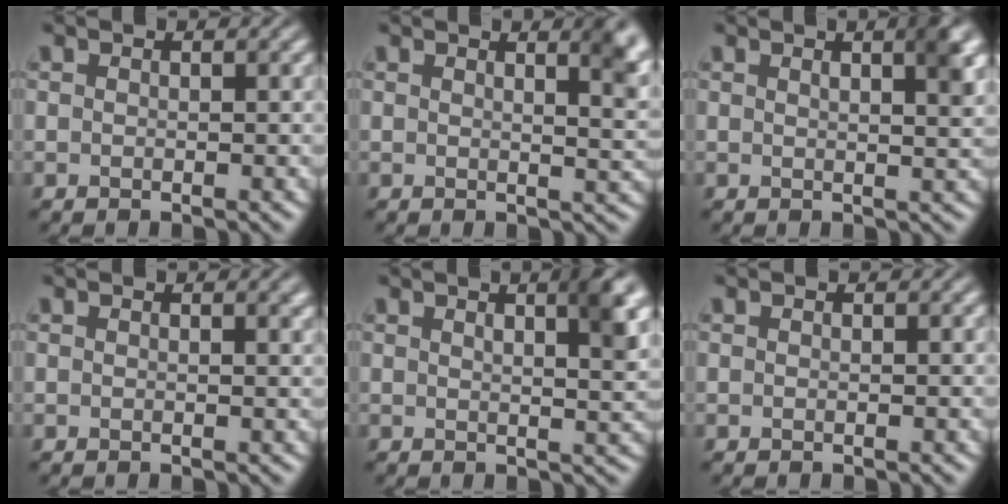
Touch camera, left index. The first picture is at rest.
{"total": 4.2, "force": [2.2, 1.5, 3.2], "torque": [-0.022, 0.005, 0.026]}
{"total": 3.7, "force": [1.7, 1.1, 3.1], "torque": [-0.028, 0.008, 0.021]}
{"total": 0.9, "force": [0.6, 0.3, 0.6], "torque": [-0.003, 0.003, 0.008]}
{"total": 4.3, "force": [2.1, 1.2, 3.6], "torque": [-0.037, 0.005, 0.027]}
{"total": 0.0}